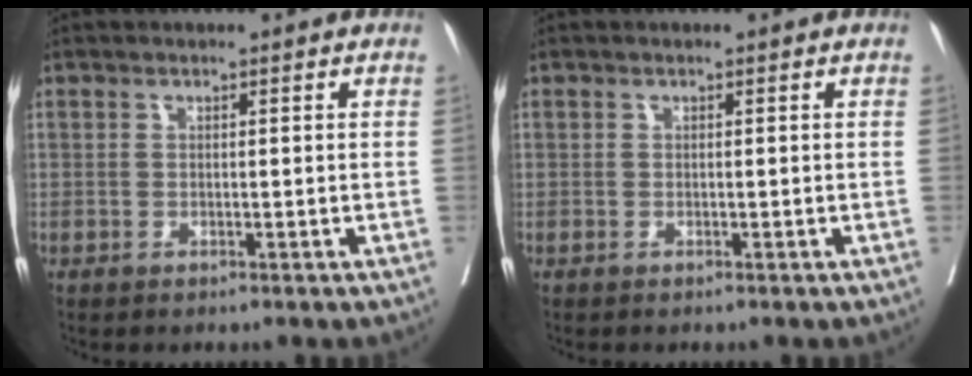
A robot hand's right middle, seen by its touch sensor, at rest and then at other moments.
{"total": 0.5, "force": [0.5, -0.1, -0.1], "torque": [0.004, 0.001, 0.006]}